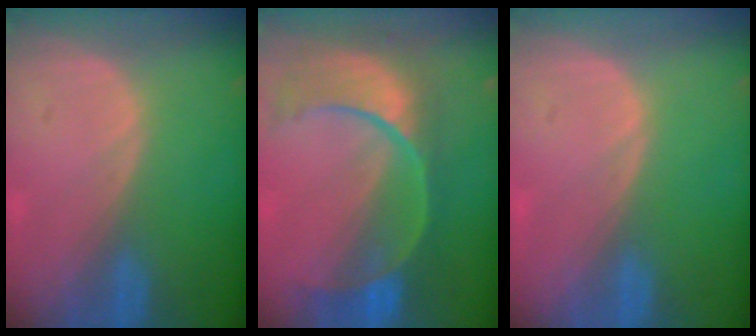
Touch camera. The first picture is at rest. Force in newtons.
{"total": 11.1, "press": 9.4, "slide": 6.0}
{"total": 0.0}